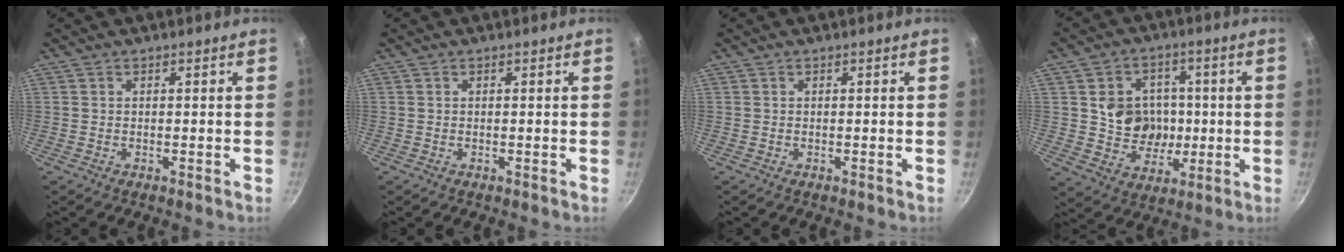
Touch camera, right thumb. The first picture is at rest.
{"total": 0.0}
{"total": 0.0}
{"total": 11.2, "force": [0.5, 10.1, 4.8], "torque": [-0.034, 0.004, 0.014]}